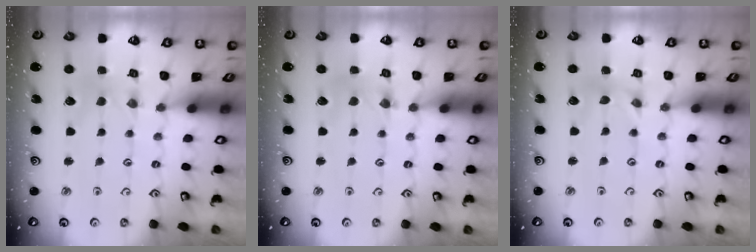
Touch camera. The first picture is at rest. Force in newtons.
{"total": 0.8, "press": 0.7, "slide": 0.3}
{"total": 0.0}